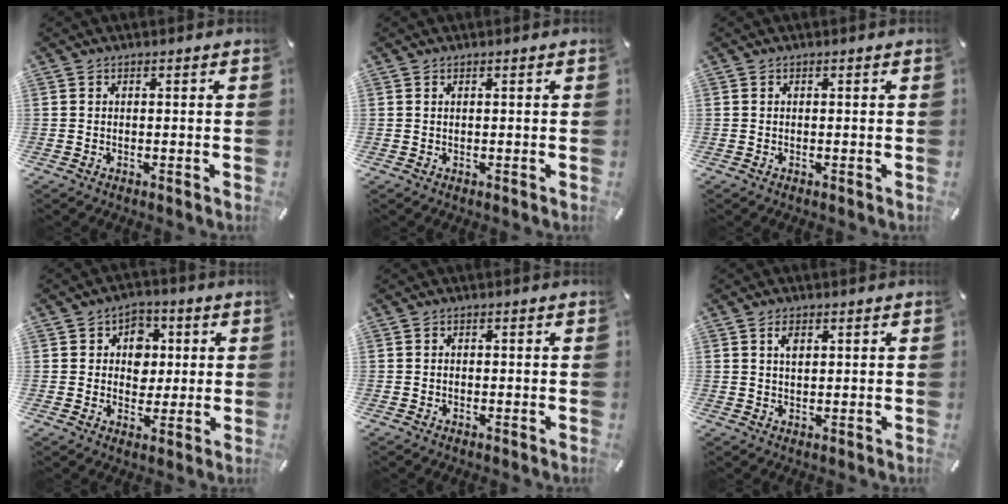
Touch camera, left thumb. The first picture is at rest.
{"total": 0.0}
{"total": 0.0}
{"total": 7.4, "force": [1.1, 6.7, 2.8], "torque": [-0.025, -0.004, 0.015]}
{"total": 0.5, "force": [-0.4, 0.3, 0.2], "torque": [-0.003, 0.003, -0.009]}
{"total": 2.4, "force": [1.1, 1.3, 1.8], "torque": [-0.030, 0.000, 0.017]}